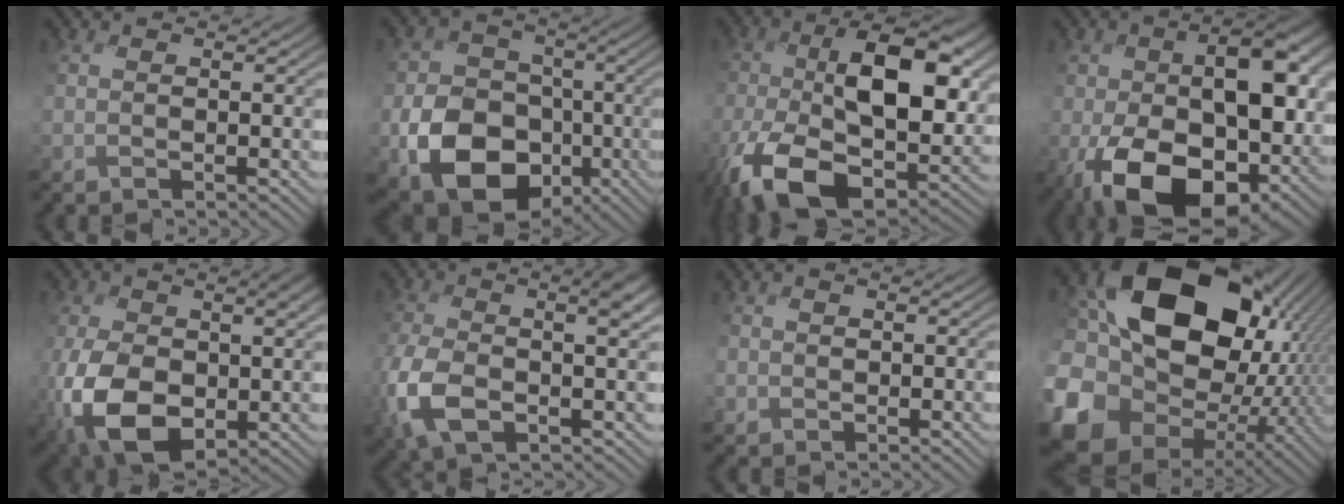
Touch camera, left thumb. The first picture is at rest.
{"total": 12.7, "force": [-5.2, 9.7, 6.4], "torque": [-0.122, -0.039, -0.105]}
{"total": 16.6, "force": [-3.2, 9.0, 13.5], "torque": [-0.239, -0.016, -0.060]}
{"total": 18.6, "force": [-3.5, 11.5, 14.2], "torque": [-0.217, -0.041, -0.054]}
{"total": 13.3, "force": [-2.2, 8.4, 10.1], "torque": [-0.210, -0.035, -0.027]}
{"total": 9.9, "force": [-2.5, 5.1, 8.1], "torque": [-0.190, -0.026, -0.049]}
{"total": 1.1, "force": [-0.4, 1.0, -0.3], "torque": [0.006, -0.003, -0.012]}
{"total": 21.5, "force": [-1.1, 16.5, 13.6], "torque": [-0.328, -0.042, -0.011]}